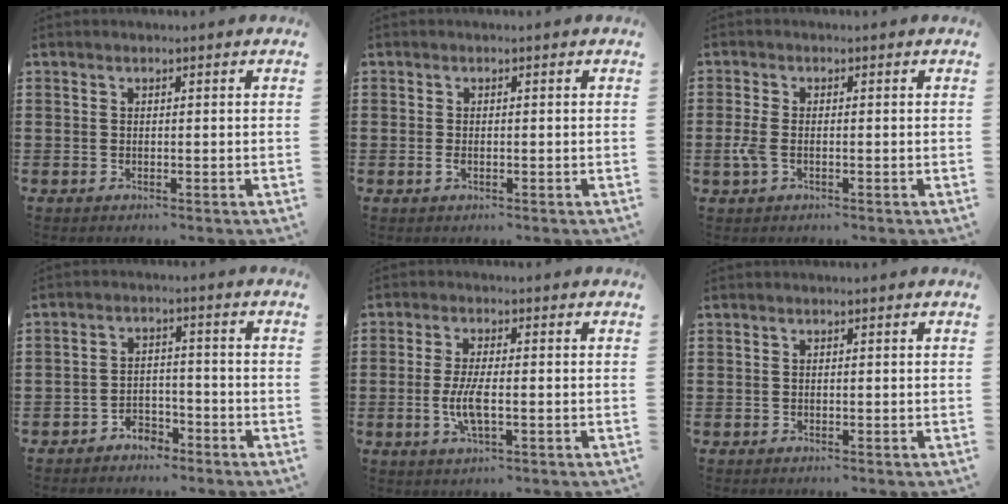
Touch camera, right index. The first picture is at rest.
{"total": 1.0, "force": [-0.3, 0.3, 0.9], "torque": [-0.026, -0.007, -0.006]}
{"total": 2.7, "force": [-0.8, 1.2, 2.3], "torque": [-0.062, -0.008, -0.021]}
{"total": 3.2, "force": [-2.8, 1.4, 0.6], "torque": [-0.015, 0.007, -0.058]}
{"total": 5.4, "force": [-1.1, 1.6, 5.0], "torque": [-0.113, -0.006, -0.027]}
{"total": 0.0}